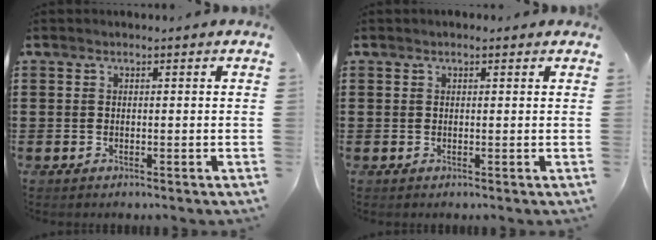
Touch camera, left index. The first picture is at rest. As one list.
[{"total": 0.6, "force": [0.3, 0.3, 0.4], "torque": [-0.008, 0.005, 0.006]}]